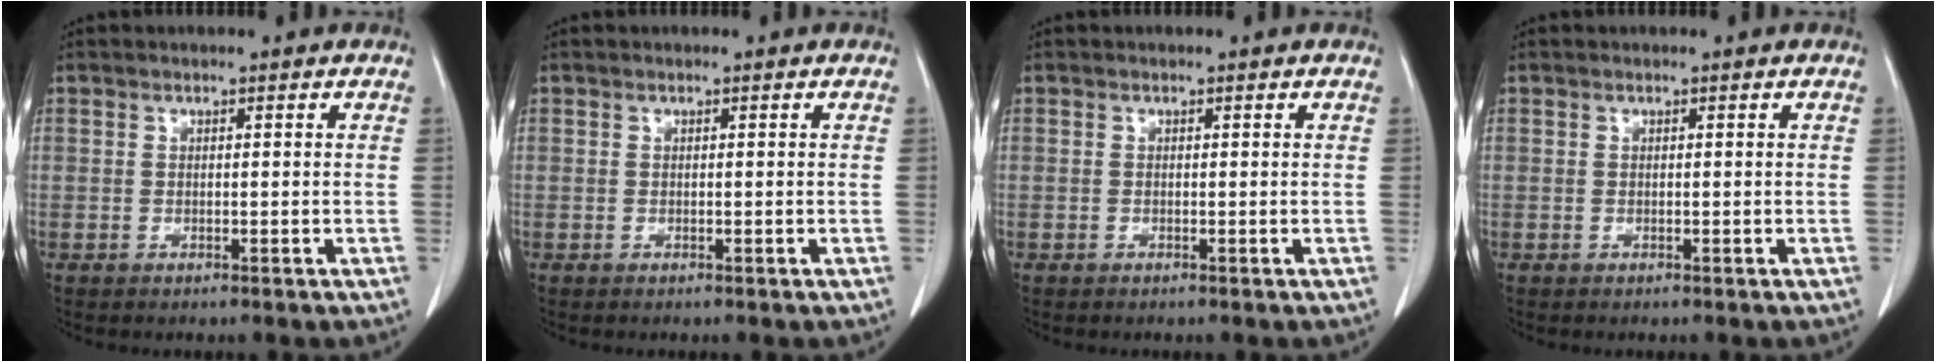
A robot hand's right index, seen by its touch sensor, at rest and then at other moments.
{"total": 0.0}
{"total": 0.0}
{"total": 0.0}